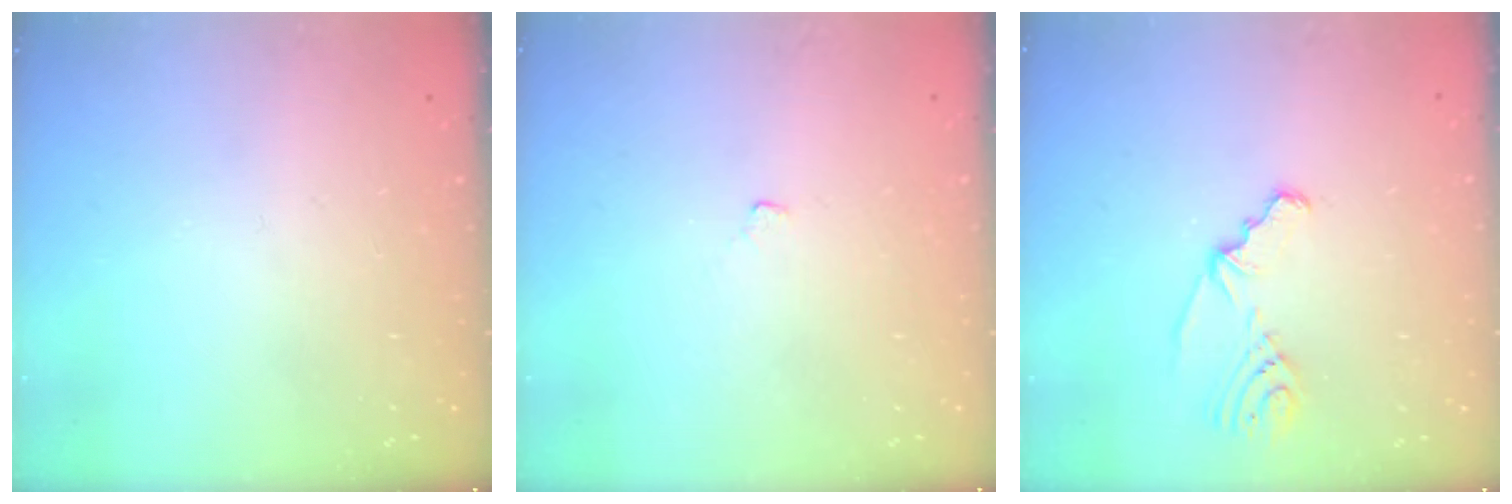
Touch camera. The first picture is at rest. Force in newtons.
{"total": 2.9, "press": 2.9, "slide": 0.4}
{"total": 5.1, "press": 3.7, "slide": 3.6}